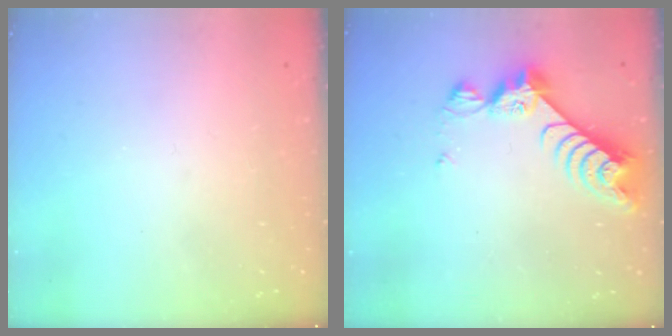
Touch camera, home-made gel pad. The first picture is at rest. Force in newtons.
{"total": 8.3, "press": 8.2, "slide": 0.9}